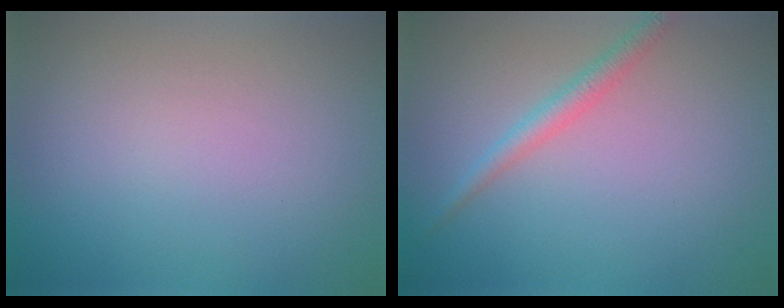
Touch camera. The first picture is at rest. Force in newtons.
{"total": 1.9, "press": 1.9, "slide": 0.0}